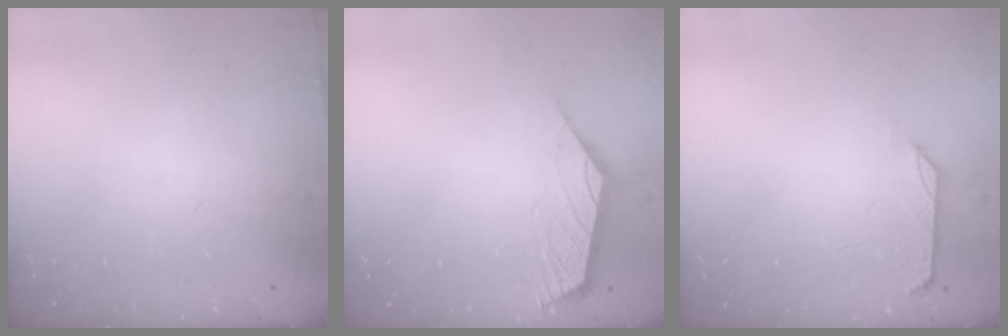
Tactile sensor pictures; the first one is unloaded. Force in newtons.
{"total": 2.9, "press": 2.8, "slide": 0.7}
{"total": 0.6, "press": 0.3, "slide": 0.5}